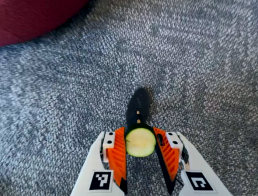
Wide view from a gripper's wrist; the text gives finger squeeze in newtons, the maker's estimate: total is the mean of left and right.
{"total": 9.7, "left": 9.5, "right": 9.9}